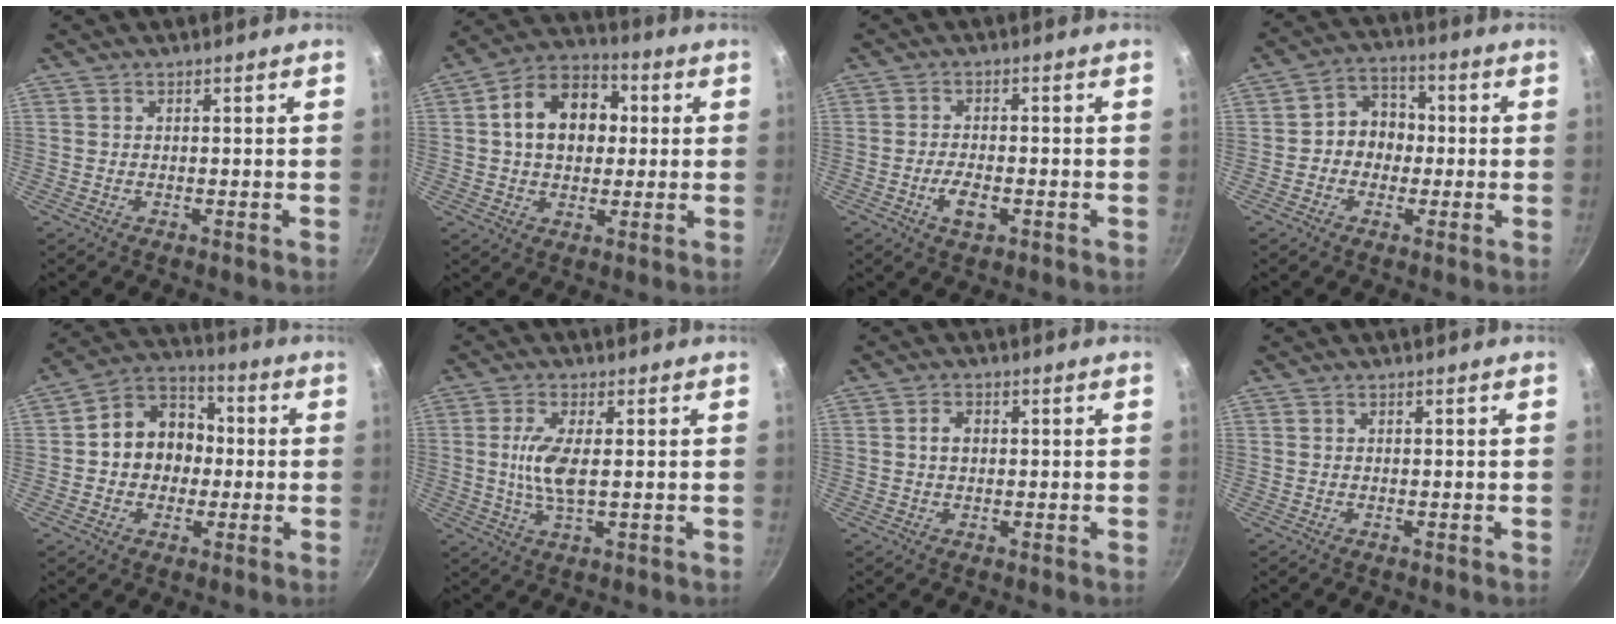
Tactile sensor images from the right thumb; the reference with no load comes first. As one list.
[{"total": 14.1, "force": [2.0, 10.3, 9.4], "torque": [-0.117, 0.025, 0.017]}, {"total": 4.8, "force": [-1.7, 2.3, 3.8], "torque": [-0.069, 0.010, -0.032]}, {"total": 7.6, "force": [-0.5, 6.5, 3.8], "torque": [-0.014, 0.021, -0.021]}, {"total": 12.4, "force": [-0.2, 10.4, 6.9], "torque": [-0.063, 0.032, -0.024]}, {"total": 3.6, "force": [0.2, 1.0, 3.4], "torque": [-0.080, -0.001, 0.004]}, {"total": 2.6, "force": [0.3, 1.9, 1.8], "torque": [-0.022, 0.007, 0.004]}, {"total": 0.0}]